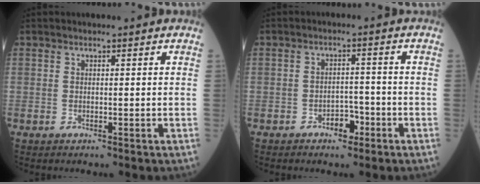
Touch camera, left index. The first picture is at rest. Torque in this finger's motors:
{"motor_torque": [-0.01, 0.02, 0.03, 0.01]}